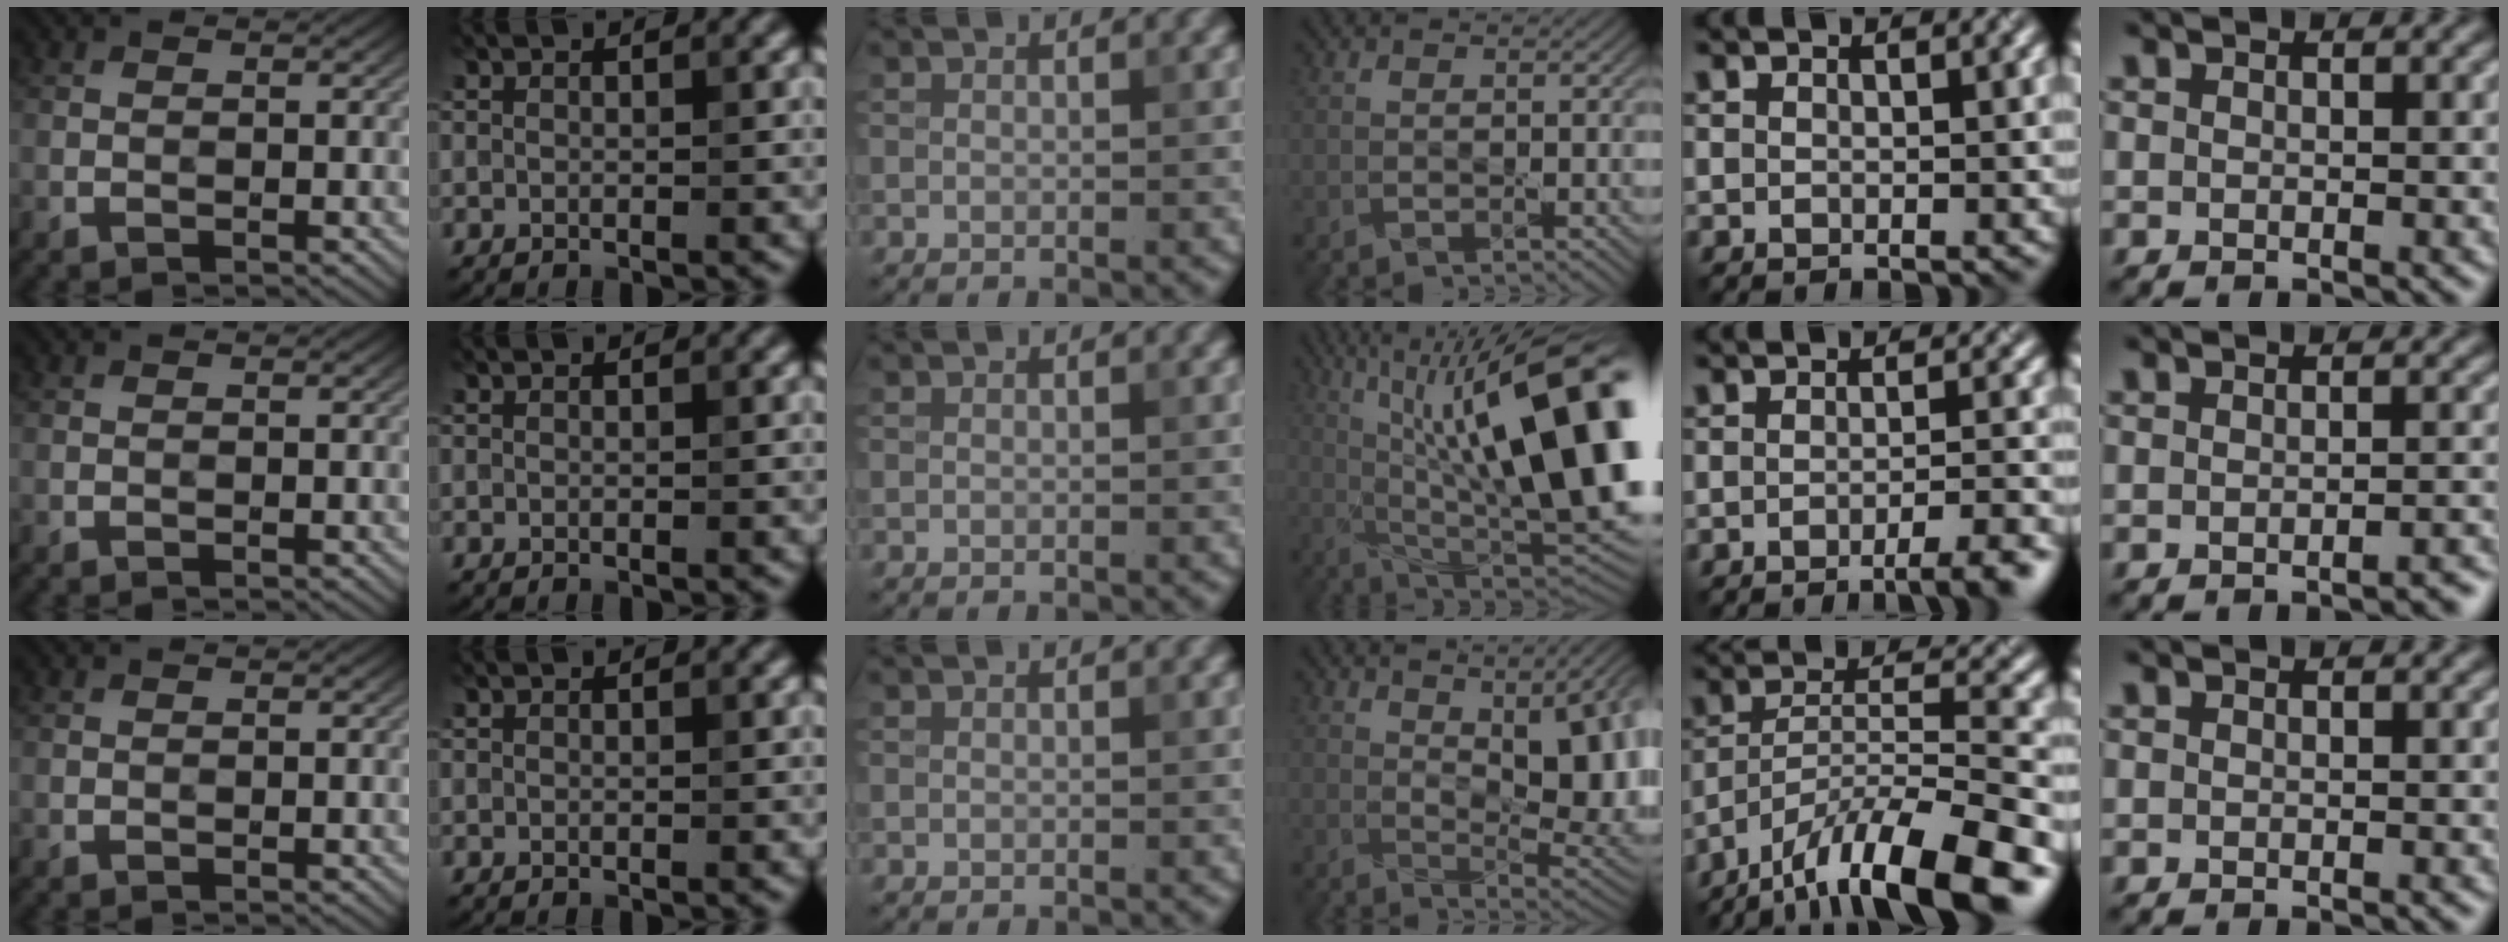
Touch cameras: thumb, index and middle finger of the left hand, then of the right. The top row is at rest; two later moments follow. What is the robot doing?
{"motion": "press", "object": "syringe"}